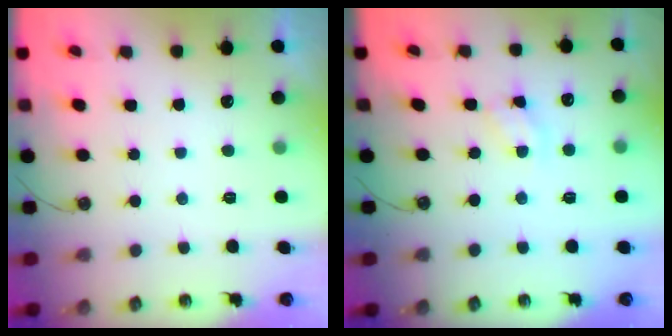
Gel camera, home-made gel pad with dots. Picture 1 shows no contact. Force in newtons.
{"total": 4.4, "press": 4.3, "slide": 0.5}